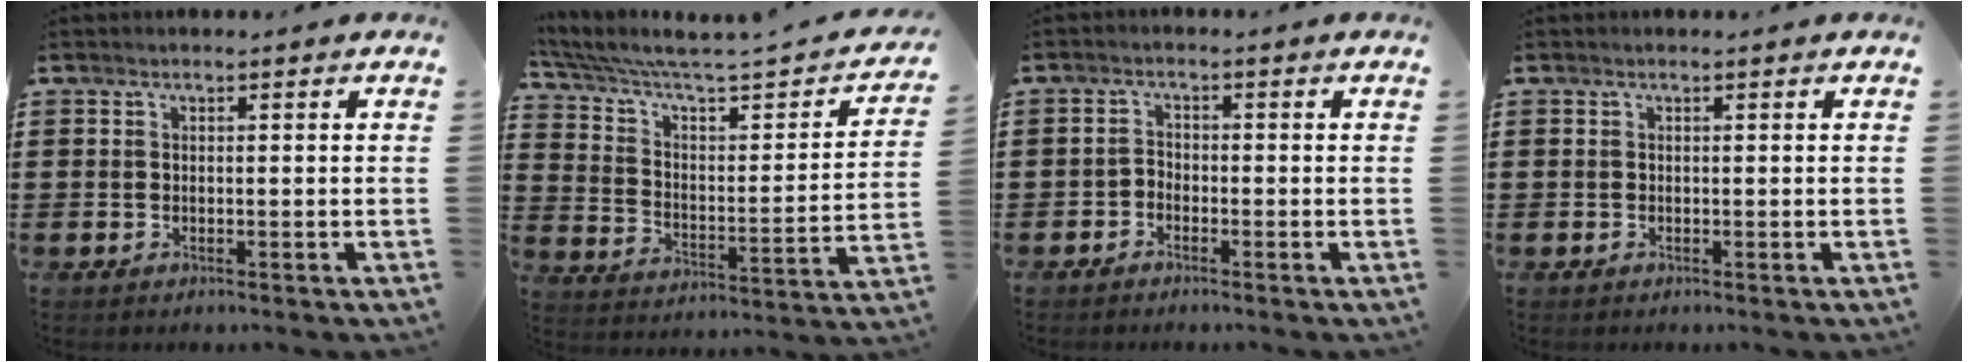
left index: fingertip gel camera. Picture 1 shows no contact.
{"total": 4.1, "force": [2.7, 1.2, 2.9], "torque": [-0.073, -0.031, 0.037]}
{"total": 1.6, "force": [-1.6, 0.4, 0.1], "torque": [-0.010, 0.004, -0.034]}
{"total": 0.0}